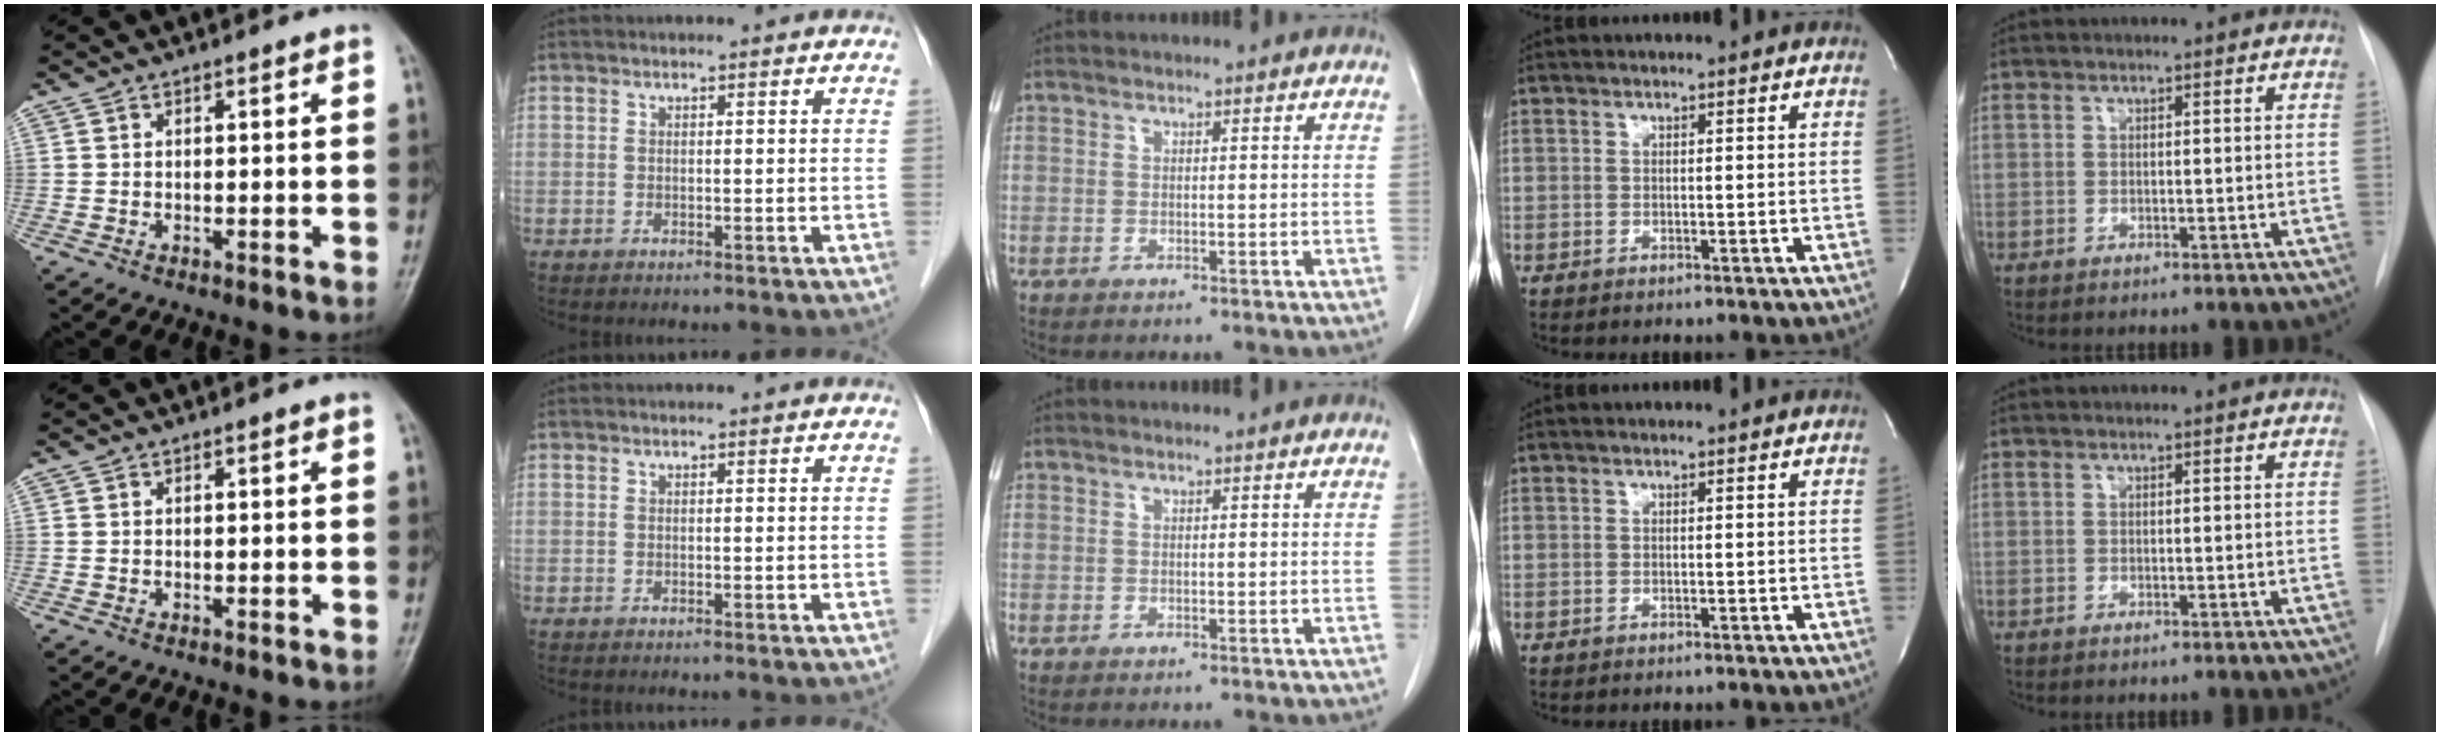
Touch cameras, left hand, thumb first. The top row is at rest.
{}